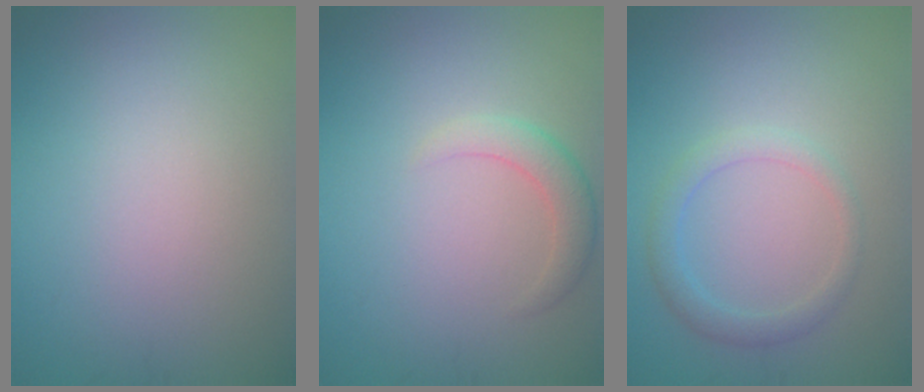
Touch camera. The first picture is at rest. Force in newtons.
{"total": 2.3, "press": 2.3, "slide": 0.4}
{"total": 2.3, "press": 2.3, "slide": 0.2}